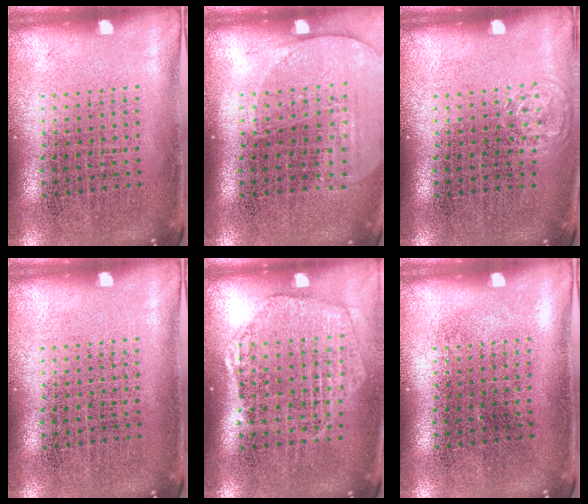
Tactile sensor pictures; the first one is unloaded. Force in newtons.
{"total": 1.5, "press": 1.4, "slide": 0.6}
{"total": 0.6, "press": 0.6, "slide": 0.1}
{"total": 0.0}
{"total": 1.9, "press": 1.7, "slide": 0.8}
{"total": 0.0}